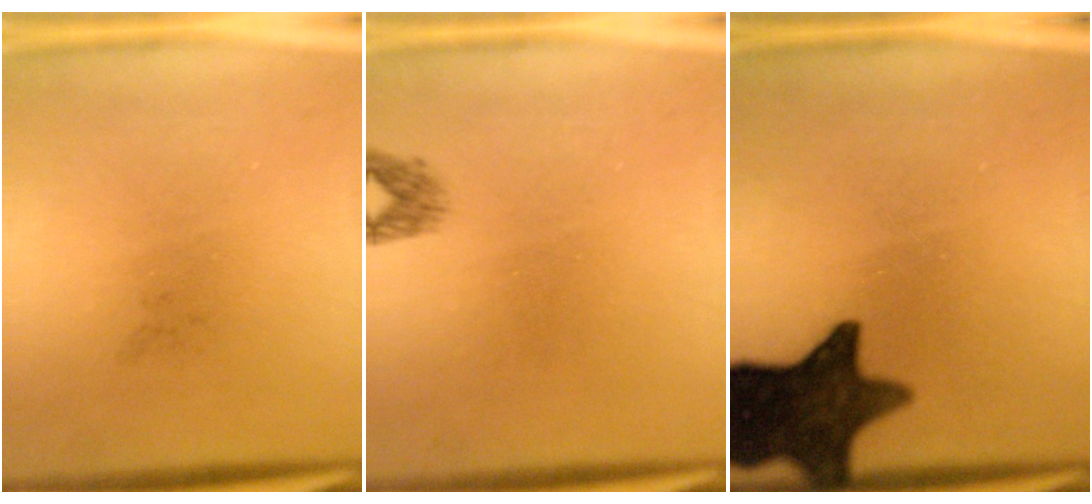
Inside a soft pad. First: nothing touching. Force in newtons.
{"total": 1.3}
{"total": 13.9}